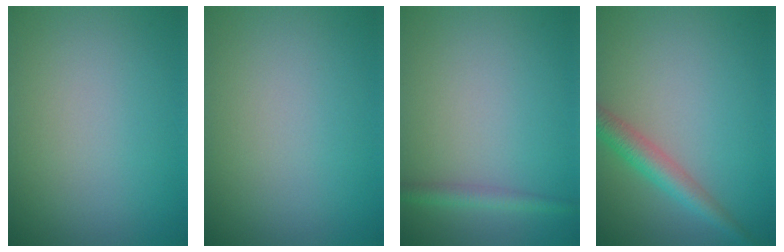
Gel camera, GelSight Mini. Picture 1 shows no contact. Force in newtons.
{"total": 0.0}
{"total": 1.6, "press": 1.6, "slide": 0.0}
{"total": 3.1, "press": 3.1, "slide": 0.1}